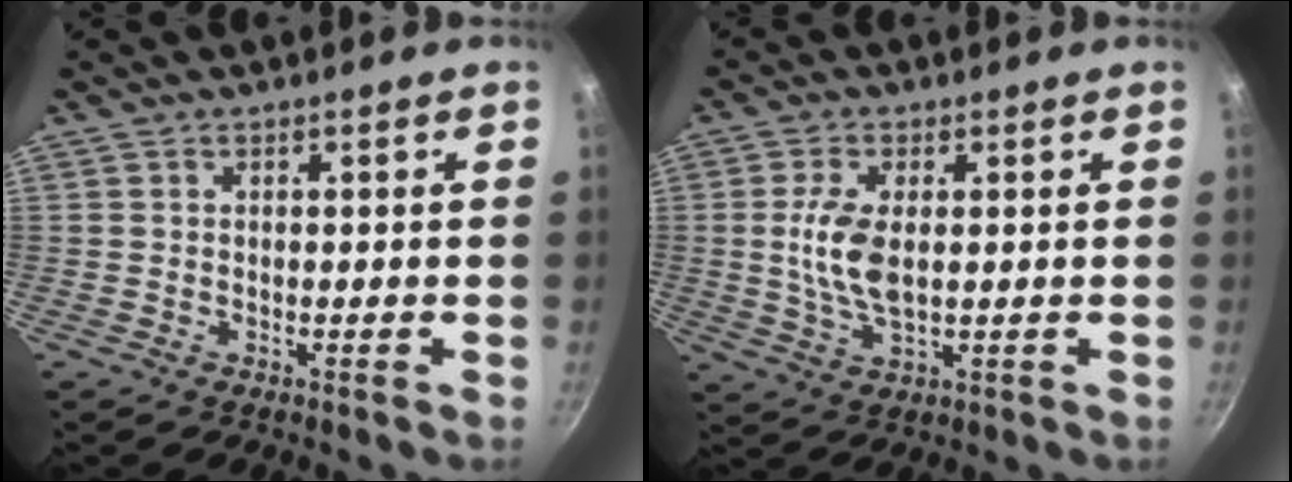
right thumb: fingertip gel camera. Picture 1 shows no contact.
{"total": 7.9, "force": [0.7, 3.8, 6.9], "torque": [-0.139, -0.003, 0.015]}